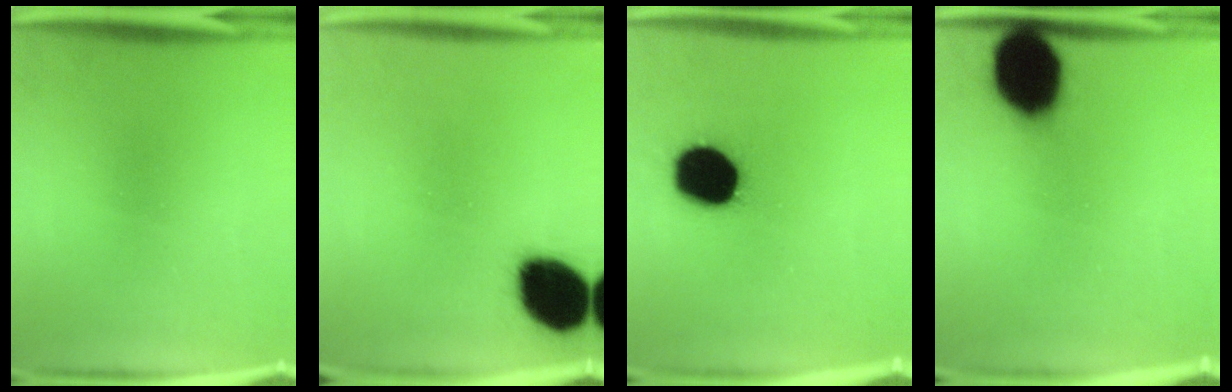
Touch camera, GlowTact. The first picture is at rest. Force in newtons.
{"total": 16.5}
{"total": 18.7}
{"total": 17.0}